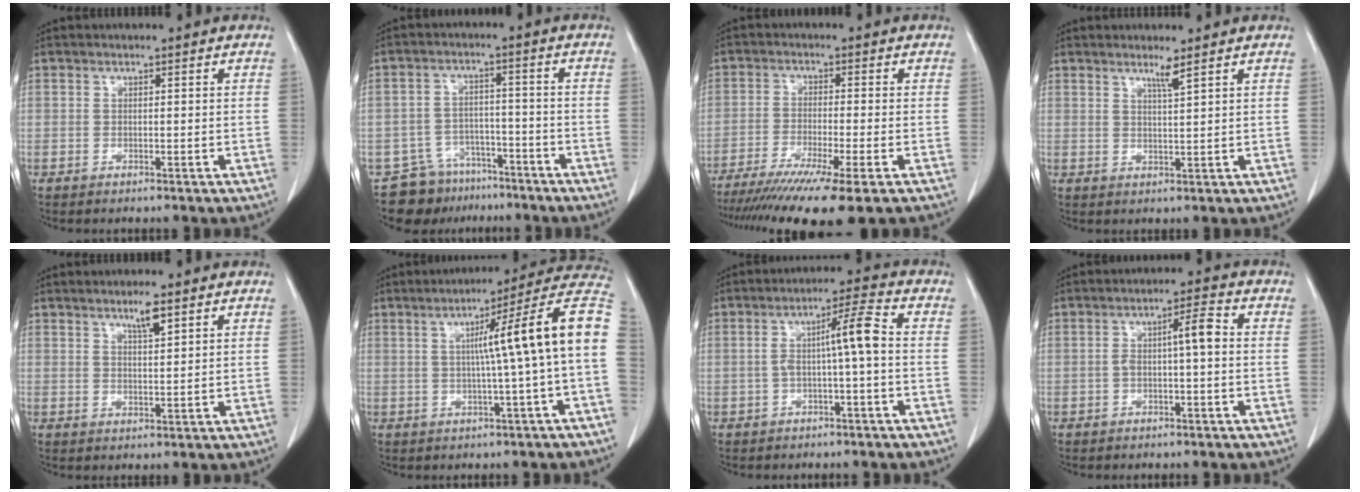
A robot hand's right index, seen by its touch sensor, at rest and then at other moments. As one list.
[{"total": 7.6, "force": [-5.9, 4.9, 0.0], "torque": [0.005, 0.025, -0.088]}, {"total": 13.9, "force": [-10.3, -0.3, 9.3], "torque": [-0.152, -0.038, -0.164]}, {"total": 2.1, "force": [1.5, -0.6, 1.3], "torque": [-0.026, -0.010, 0.031]}, {"total": 3.0, "force": [2.0, 0.2, 2.2], "torque": [-0.043, -0.002, 0.036]}, {"total": 13.6, "force": [0.7, -1.7, 13.5], "torque": [-0.176, 0.028, 0.004]}, {"total": 5.8, "force": [-0.3, 0.1, 5.8], "torque": [-0.097, 0.023, -0.003]}, {"total": 4.4, "force": [-0.1, 0.5, 4.3], "torque": [-0.073, 0.016, -0.002]}]